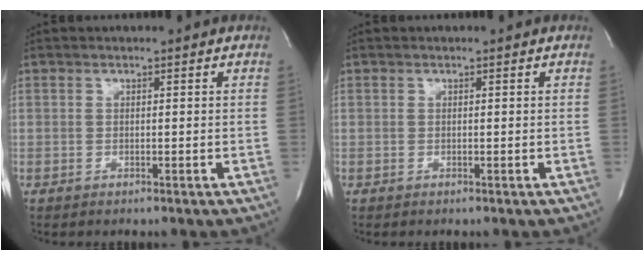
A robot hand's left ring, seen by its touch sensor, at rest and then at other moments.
{"total": 0.0}